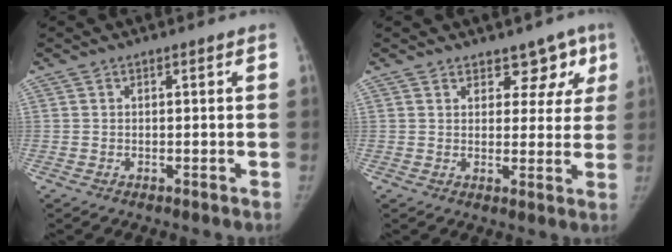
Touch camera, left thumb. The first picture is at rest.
{"total": 6.0, "force": [3.9, 3.9, 2.4], "torque": [0.020, -0.014, 0.047]}